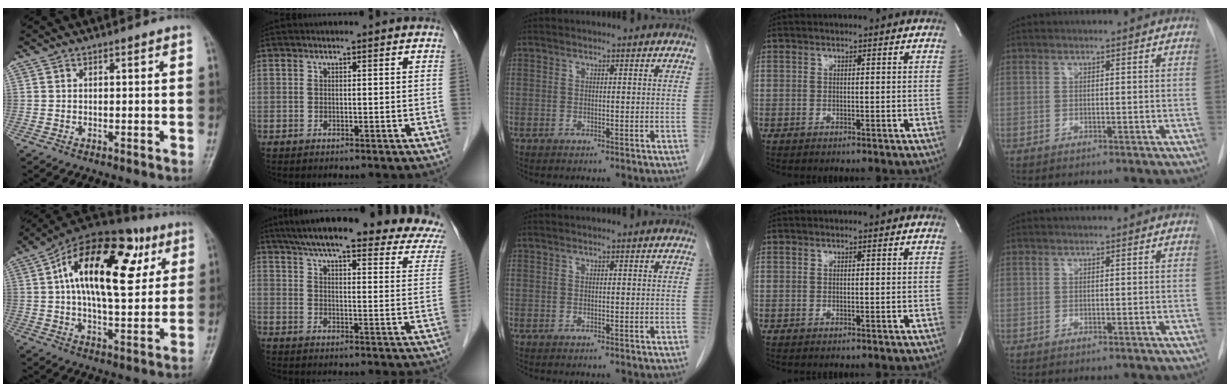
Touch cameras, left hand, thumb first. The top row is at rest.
{"thumb": {"total": 23.7, "force": [7.2, 11.6, 19.4], "torque": [-0.285, 0.011, 0.102]}, "index": {"total": 24.6, "force": [20.4, 2.6, 13.6], "torque": [-0.188, -0.017, 0.247]}}